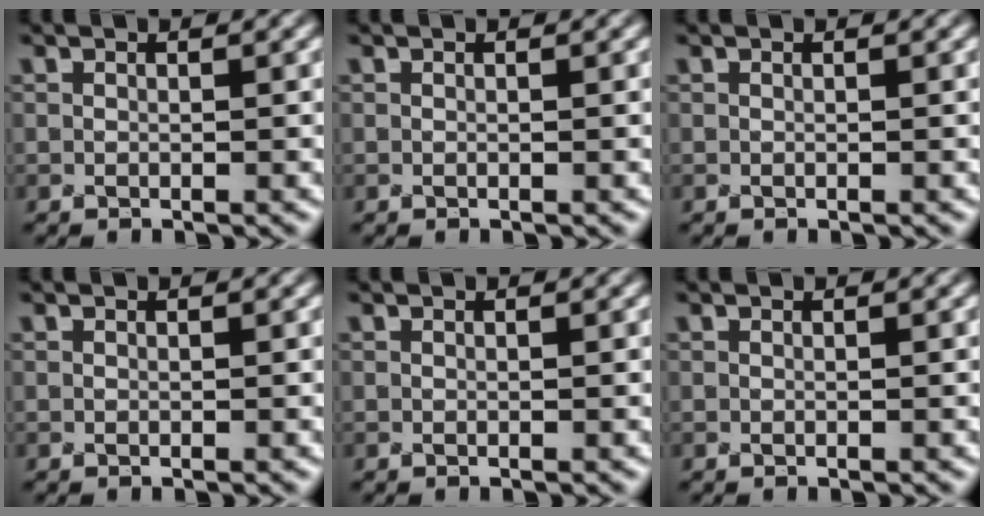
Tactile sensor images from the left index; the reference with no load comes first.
{"total": 0.0}
{"total": 0.0}
{"total": 0.0}
{"total": 0.0}
{"total": 0.0}